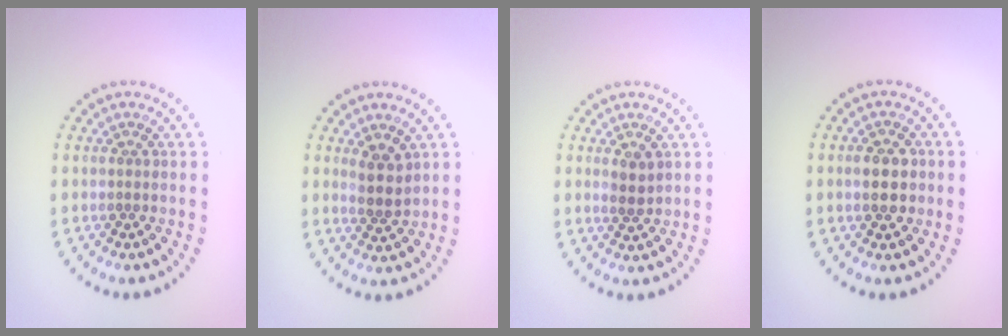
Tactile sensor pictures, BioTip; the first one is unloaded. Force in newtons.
{"total": 2.2, "press": 1.9, "slide": 1.1}
{"total": 1.3, "press": 1.1, "slide": 0.7}
{"total": 2.9, "press": 2.9, "slide": 0.2}